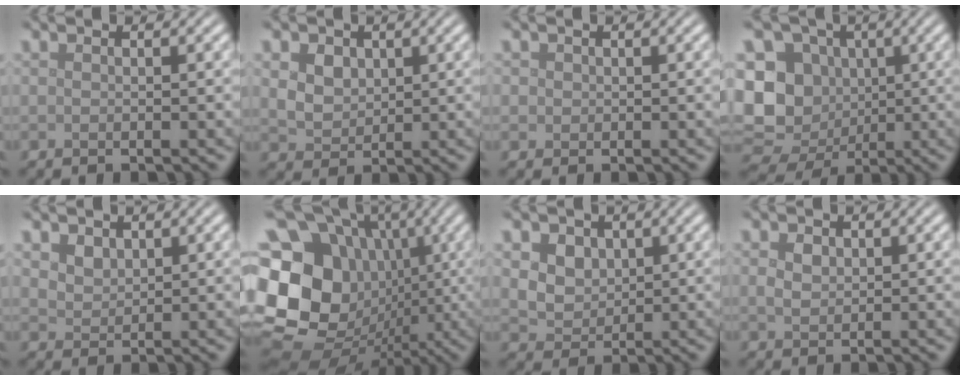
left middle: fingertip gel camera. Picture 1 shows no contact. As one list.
[{"total": 5.7, "force": [2.5, 4.2, 2.9], "torque": [-0.063, 0.021, 0.033]}, {"total": 0.8, "force": [0.2, 0.7, 0.1], "torque": [0.003, -0.002, 0.002]}, {"total": 11.8, "force": [-0.6, 10.3, 5.6], "torque": [-0.115, -0.012, -0.027]}, {"total": 2.1, "force": [1.3, 1.3, 0.8], "torque": [-0.022, -0.005, 0.032]}, {"total": 23.6, "force": [-0.4, 21.1, 10.5], "torque": [-0.225, 0.025, -0.038]}, {"total": 6.9, "force": [3.2, 5.2, 3.3], "torque": [-0.069, 0.019, 0.042]}, {"total": 1.6, "force": [0.6, 1.2, 0.9], "torque": [-0.019, 0.000, 0.011]}]